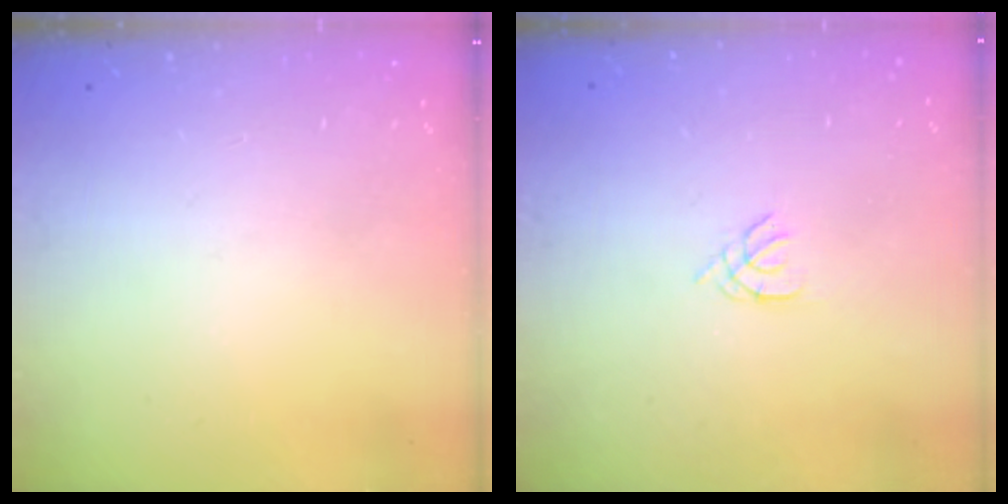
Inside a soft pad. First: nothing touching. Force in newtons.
{"total": 1.1, "press": 1.0, "slide": 0.3}